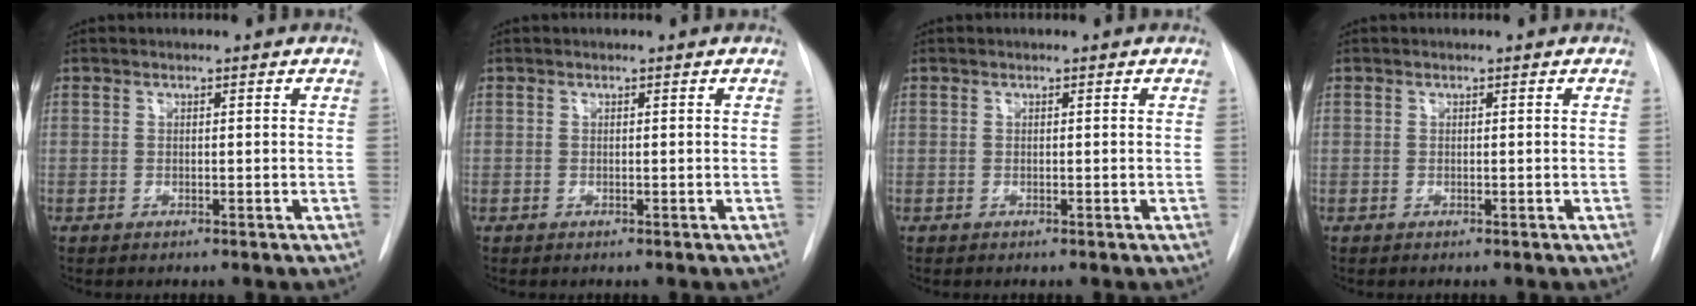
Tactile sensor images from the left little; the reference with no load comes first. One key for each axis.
{"total": 0.0}
{"total": 0.0}
{"total": 0.0}